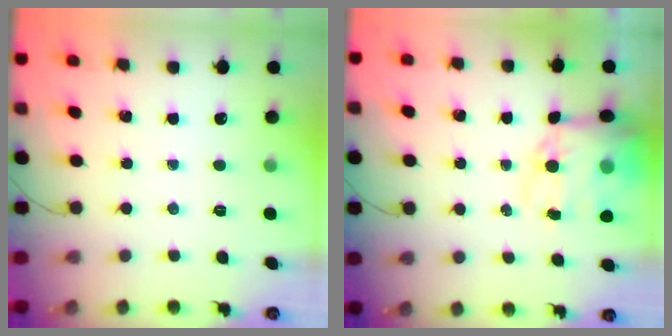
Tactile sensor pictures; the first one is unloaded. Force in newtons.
{"total": 13.4, "press": 13.0, "slide": 3.3}